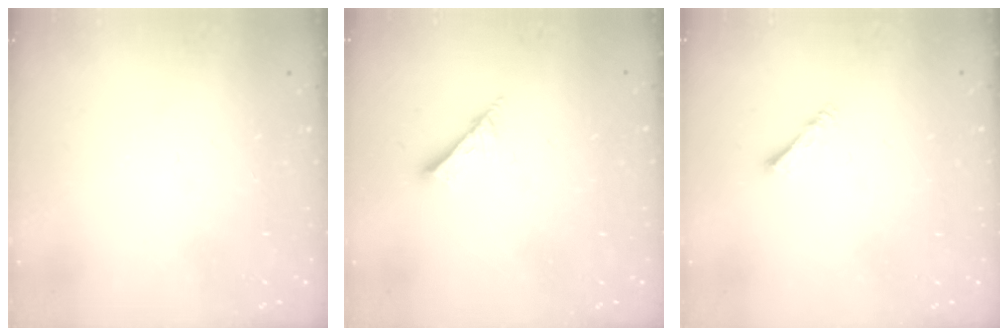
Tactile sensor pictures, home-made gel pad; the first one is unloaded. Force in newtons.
{"total": 2.0, "press": 2.0, "slide": 0.1}
{"total": 1.4, "press": 1.4, "slide": 0.3}